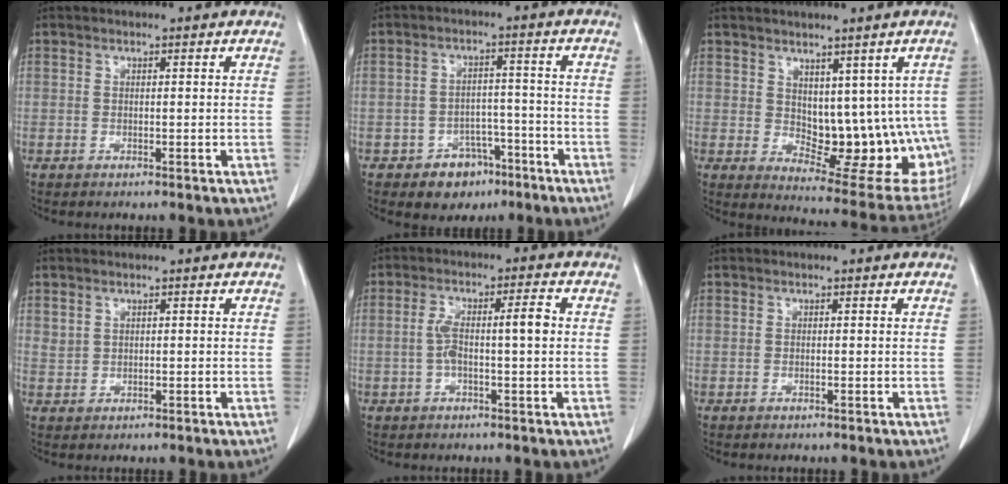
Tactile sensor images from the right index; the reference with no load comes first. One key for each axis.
{"total": 6.2, "fx": -3.7, "fy": 4.5, "fz": 2.0, "tx": -0.023, "ty": 0.017, "tz": -0.047}
{"total": 14.2, "fx": 0.6, "fy": 7.4, "fz": 12.1, "tx": -0.138, "ty": -0.008, "tz": 0.030}
{"total": 1.2, "fx": 0.9, "fy": 0.8, "fz": 0.3, "tx": 0.000, "ty": 0.000, "tz": 0.019}
{"total": 6.0, "fx": 0.0, "fy": 1.0, "fz": 5.9, "tx": -0.119, "ty": 0.023, "tz": -0.001}
{"total": 0.0}